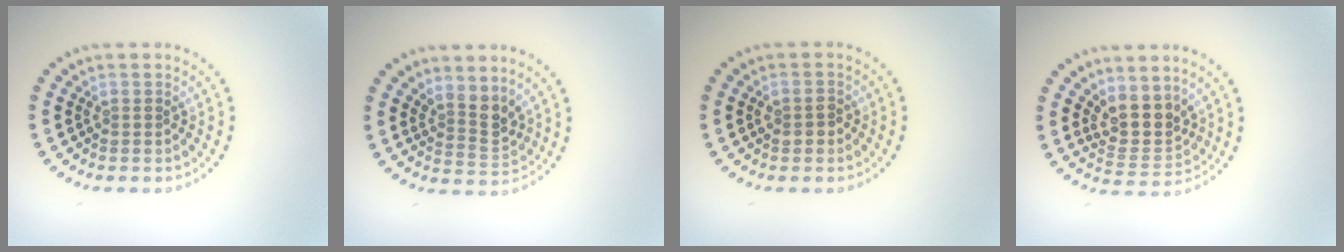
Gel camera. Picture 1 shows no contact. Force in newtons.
{"total": 2.8, "press": 2.0, "slide": 1.9}
{"total": 1.5, "press": 1.5, "slide": 0.1}
{"total": 3.5, "press": 2.9, "slide": 2.1}